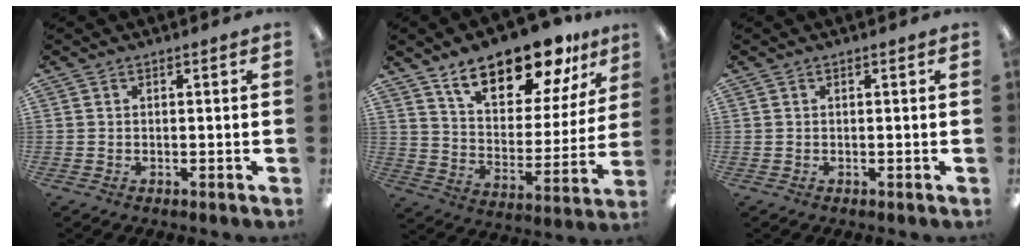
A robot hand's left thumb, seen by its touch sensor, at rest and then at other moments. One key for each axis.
{"total": 19.1, "fx": 14.6, "fy": 7.4, "fz": 9.9, "tx": -0.159, "ty": -0.088, "tz": 0.250}
{"total": 0.0}